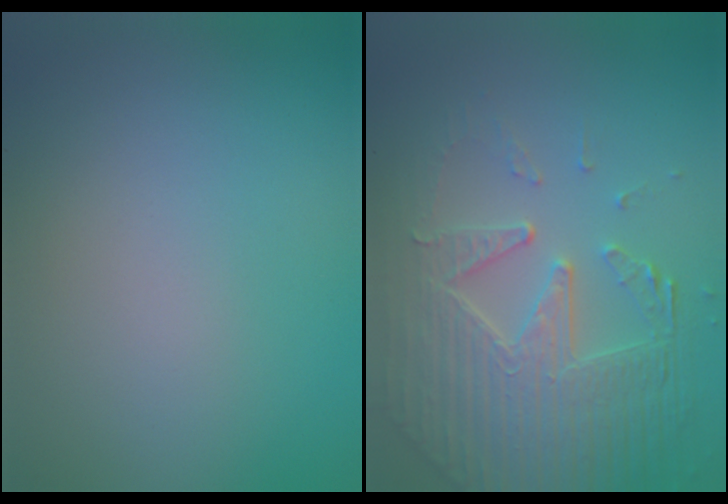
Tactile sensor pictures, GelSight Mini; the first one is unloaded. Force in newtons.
{"total": 7.1, "press": 5.2, "slide": 4.8}